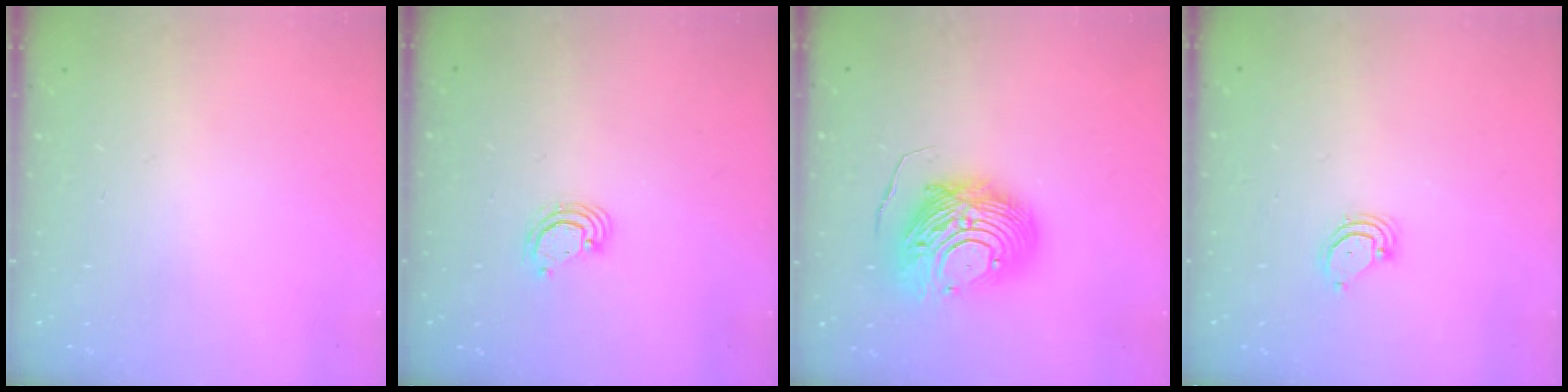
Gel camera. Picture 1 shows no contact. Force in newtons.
{"total": 3.8, "press": 3.8, "slide": 0.4}
{"total": 13.7, "press": 13.7, "slide": 1.3}
{"total": 3.2, "press": 3.2, "slide": 0.2}